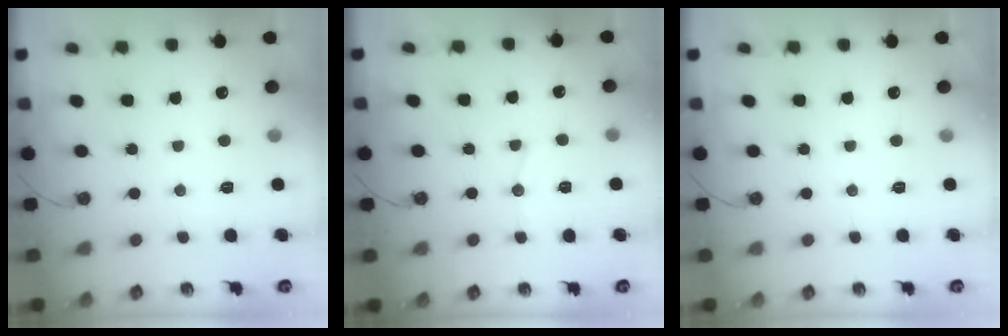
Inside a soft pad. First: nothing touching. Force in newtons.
{"total": 5.5, "press": 5.5, "slide": 0.1}
{"total": 0.0}